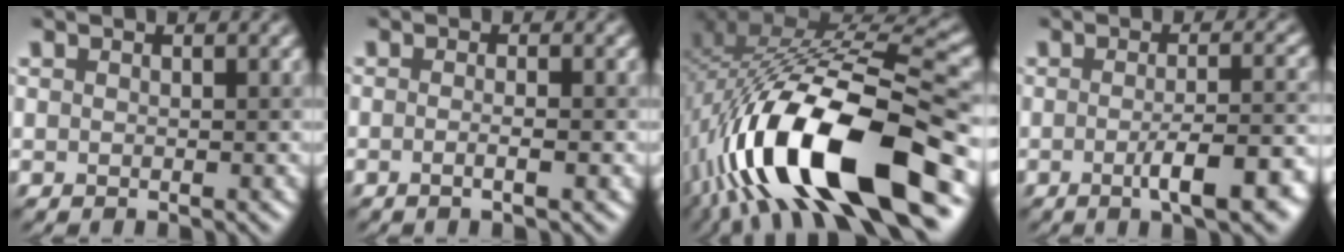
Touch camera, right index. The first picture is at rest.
{"total": 2.6, "force": [0.0, 1.2, 2.3], "torque": [-0.001, -0.004, -0.019]}
{"total": 17.4, "force": [-6.2, 6.5, 14.8], "torque": [-0.266, 0.003, -0.103]}
{"total": 6.8, "force": [-2.1, 1.8, 6.2], "torque": [-0.085, -0.004, -0.029]}